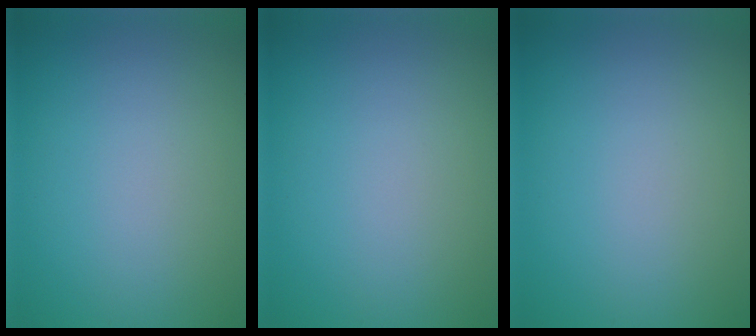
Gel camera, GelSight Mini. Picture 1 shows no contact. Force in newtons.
{"total": 0.0}
{"total": 0.0}